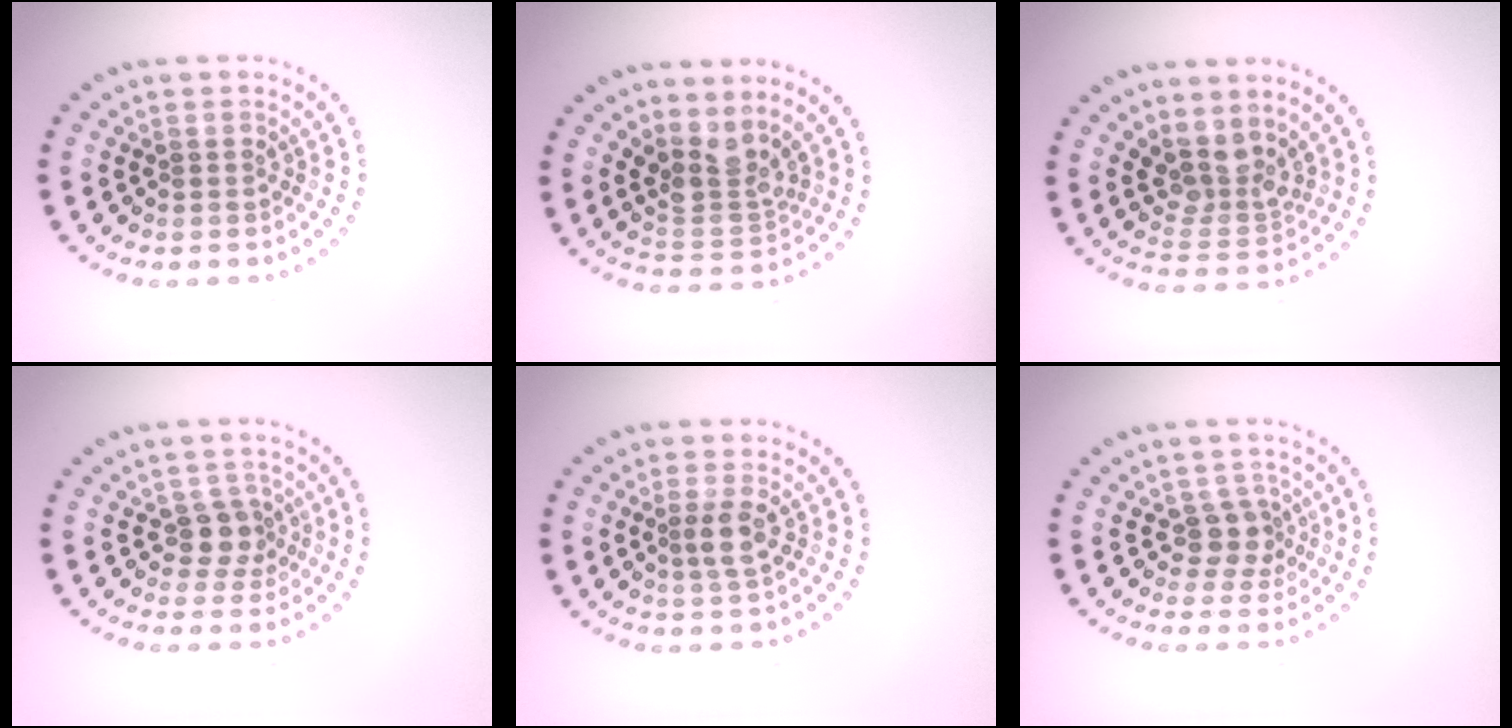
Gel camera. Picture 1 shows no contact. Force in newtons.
{"total": 3.3, "press": 2.6, "slide": 2.0}
{"total": 3.6, "press": 2.8, "slide": 2.2}
{"total": 2.3, "press": 2.0, "slide": 1.2}
{"total": 1.9, "press": 1.8, "slide": 0.9}
{"total": 2.4, "press": 1.9, "slide": 1.4}